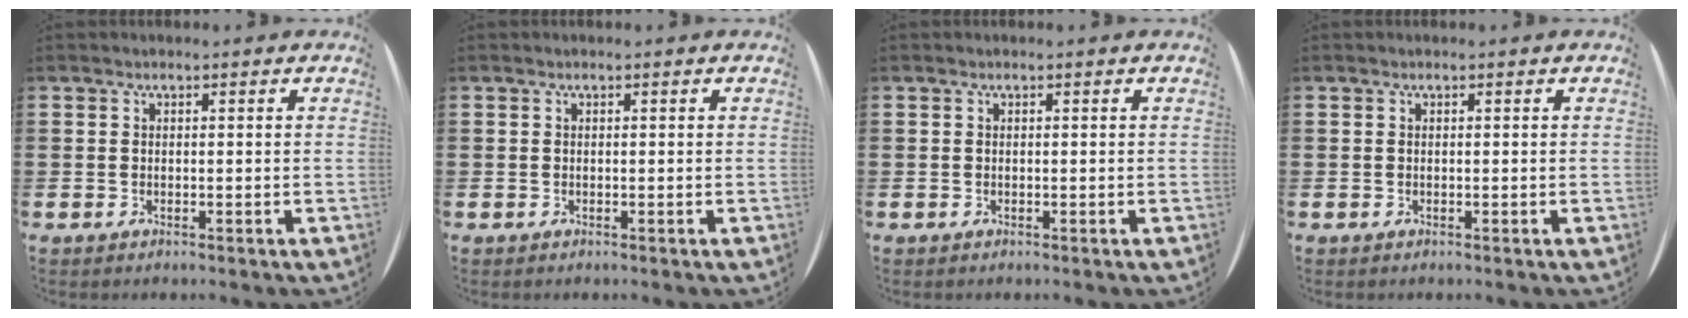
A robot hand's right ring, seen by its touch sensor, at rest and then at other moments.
{"total": 0.0}
{"total": 0.0}
{"total": 0.0}